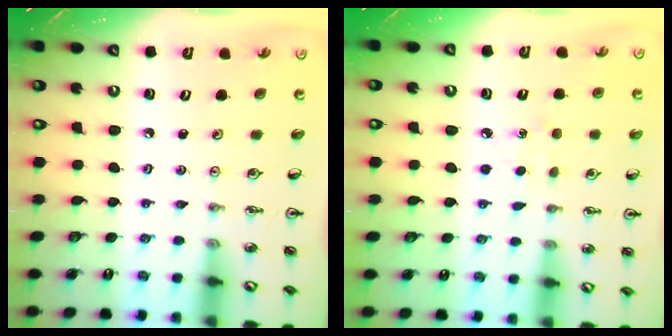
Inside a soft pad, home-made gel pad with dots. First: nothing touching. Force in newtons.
{"total": 4.5, "press": 4.5, "slide": 0.4}